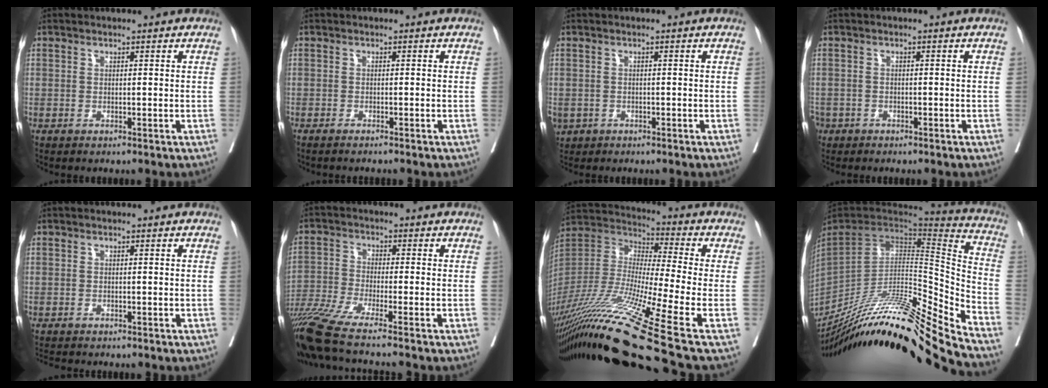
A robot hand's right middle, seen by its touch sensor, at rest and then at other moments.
{"total": 1.3, "force": [0.6, -1.0, 0.6], "torque": [0.000, -0.006, 0.021]}
{"total": 3.2, "force": [-1.7, 2.5, 0.9], "torque": [-0.024, -0.002, -0.024]}
{"total": 3.5, "force": [-2.3, 2.6, 0.6], "torque": [-0.018, 0.001, -0.043]}
{"total": 2.3, "force": [-2.1, 0.4, 0.7], "torque": [-0.014, -0.006, -0.033]}
{"total": 10.7, "force": [-8.0, -2.4, 6.7], "torque": [-0.119, -0.036, -0.140]}
{"total": 23.7, "force": [-14.8, -2.5, 18.4], "torque": [-0.358, -0.062, -0.281]}
{"total": 29.9, "force": [-23.1, -1.3, 18.9], "torque": [-0.249, -0.057, -0.375]}